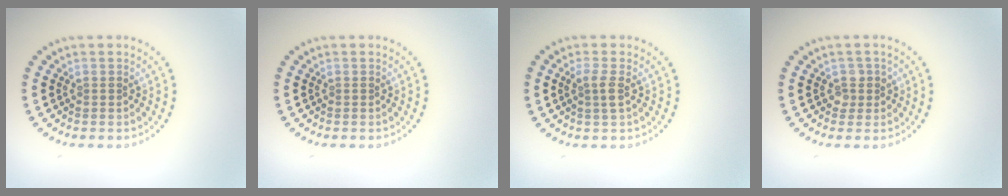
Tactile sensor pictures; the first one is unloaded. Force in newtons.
{"total": 0.0}
{"total": 1.6, "press": 1.4, "slide": 0.8}
{"total": 1.3, "press": 1.2, "slide": 0.7}